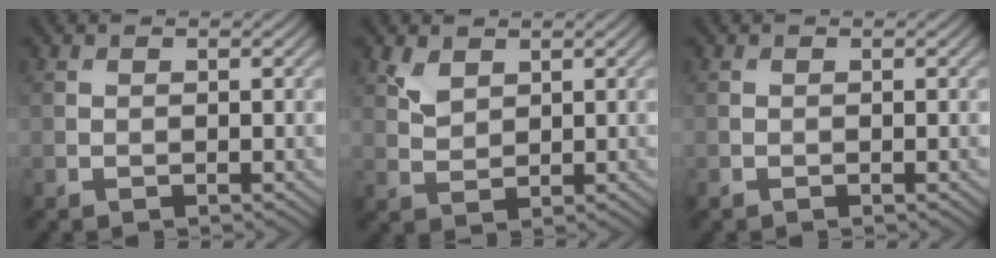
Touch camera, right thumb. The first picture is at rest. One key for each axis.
{"total": 2.8, "fx": 1.7, "fy": 1.7, "fz": 1.4, "tx": -0.039, "ty": -0.004, "tz": 0.039}
{"total": 0.0}